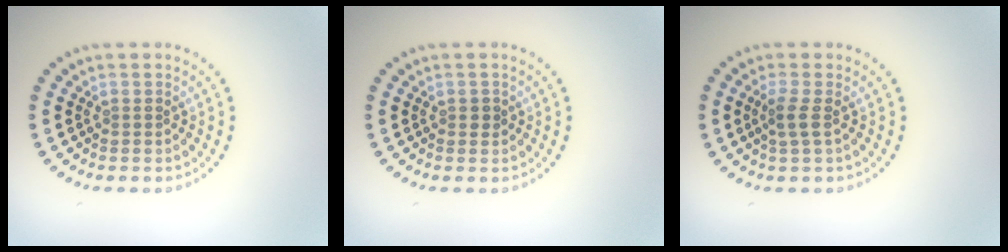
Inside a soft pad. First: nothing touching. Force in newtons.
{"total": 0.8, "press": 0.8, "slide": 0.1}
{"total": 1.5, "press": 1.3, "slide": 0.9}